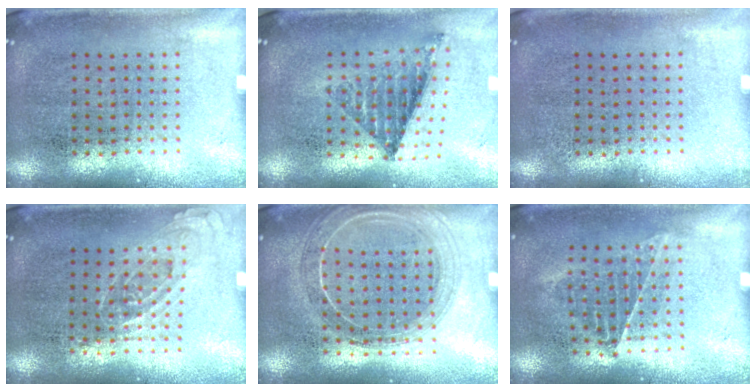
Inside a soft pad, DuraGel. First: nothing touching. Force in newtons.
{"total": 0.9, "press": 0.8, "slide": 0.3}
{"total": 0.0}
{"total": 0.8, "press": 0.7, "slide": 0.4}
{"total": 1.7, "press": 1.6, "slide": 0.6}
{"total": 1.0, "press": 0.9, "slide": 0.3}